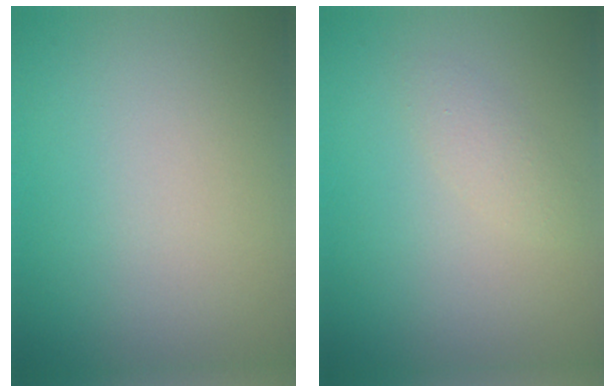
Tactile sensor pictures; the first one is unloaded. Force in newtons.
{"total": 1.3, "press": 1.3, "slide": 0.1}